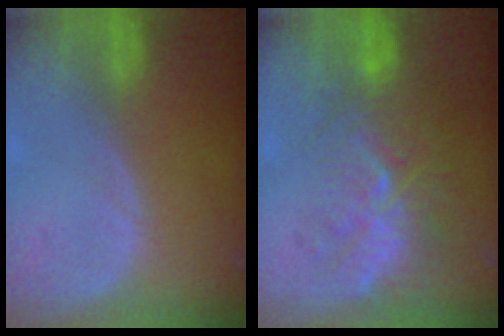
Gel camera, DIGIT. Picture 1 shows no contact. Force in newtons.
{"total": 9.4, "press": 8.7, "slide": 3.5}